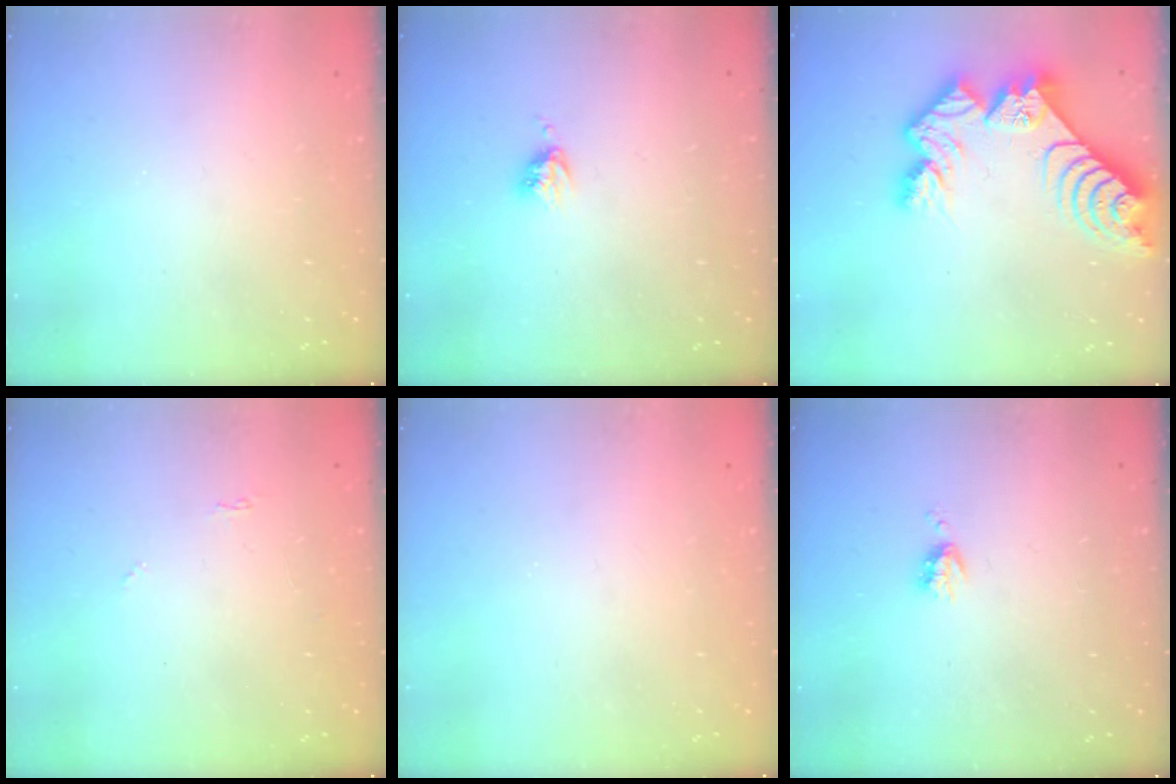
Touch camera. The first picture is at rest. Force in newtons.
{"total": 3.5, "press": 3.4, "slide": 0.4}
{"total": 14.6, "press": 14.6, "slide": 1.3}
{"total": 4.1, "press": 4.1, "slide": 0.5}
{"total": 0.0}
{"total": 3.5, "press": 3.5, "slide": 0.6}